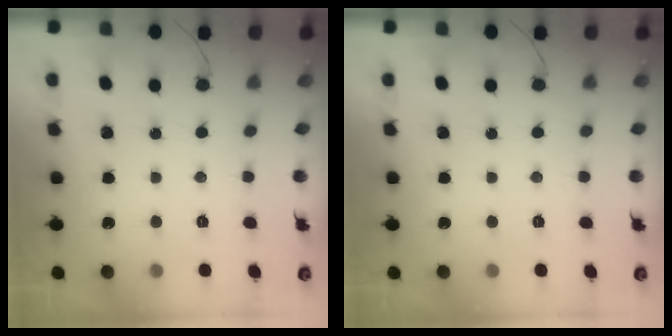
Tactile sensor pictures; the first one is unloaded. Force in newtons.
{"total": 0.0}